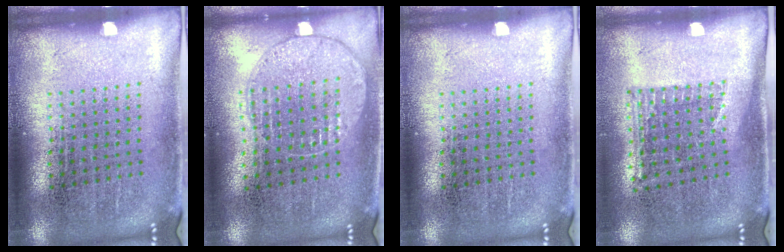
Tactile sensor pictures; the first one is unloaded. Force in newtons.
{"total": 1.0, "press": 0.9, "slide": 0.3}
{"total": 0.0}
{"total": 1.1, "press": 0.9, "slide": 0.6}